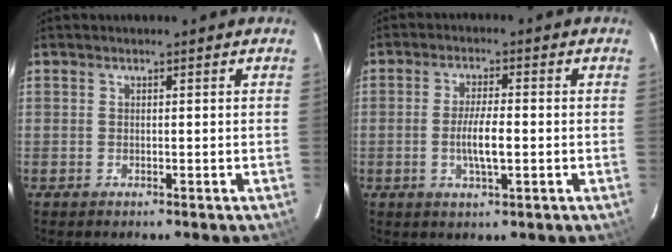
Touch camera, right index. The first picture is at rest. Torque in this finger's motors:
{"motor_torque": [1.42, -0.28, 0.71, 0.14]}